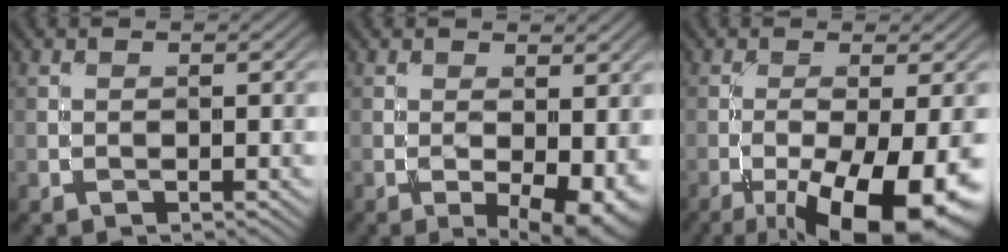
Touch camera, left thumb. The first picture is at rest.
{"total": 6.3, "force": [-1.5, 2.8, 5.4], "torque": [-0.084, -0.020, -0.011]}
{"total": 14.1, "force": [-7.0, 4.1, 11.5], "torque": [-0.190, -0.023, -0.098]}